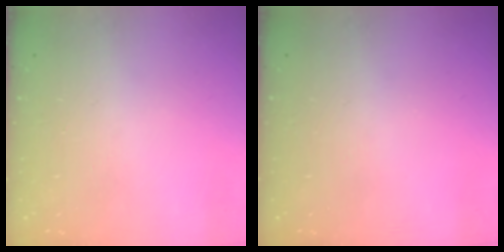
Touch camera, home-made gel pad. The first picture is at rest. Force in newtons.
{"total": 0.0}